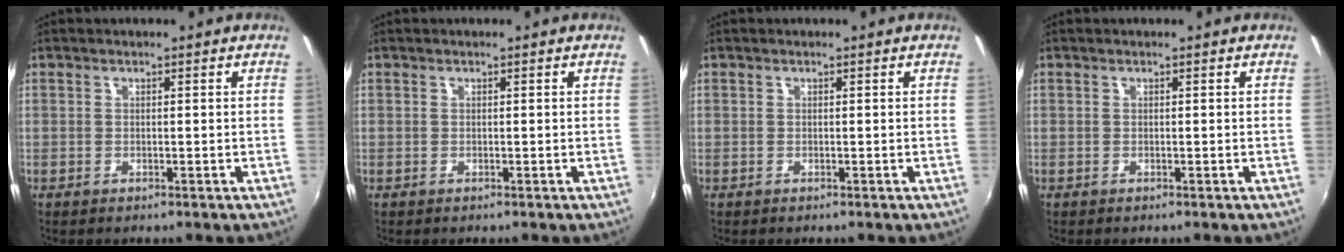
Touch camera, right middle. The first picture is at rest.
{"total": 0.0}
{"total": 0.0}
{"total": 0.0}